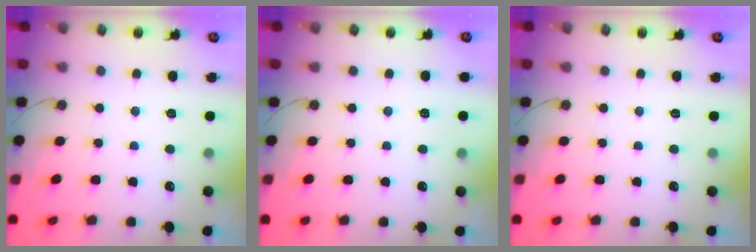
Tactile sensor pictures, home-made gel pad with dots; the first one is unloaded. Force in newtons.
{"total": 1.5, "press": 1.4, "slide": 0.4}
{"total": 0.0}